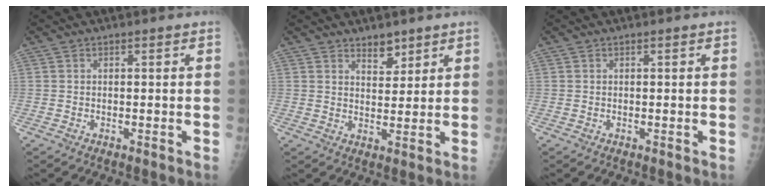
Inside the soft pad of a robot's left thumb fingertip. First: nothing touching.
{"total": 3.9, "force": [3.0, 2.0, 1.6], "torque": [-0.006, -0.023, 0.050]}
{"total": 0.0}